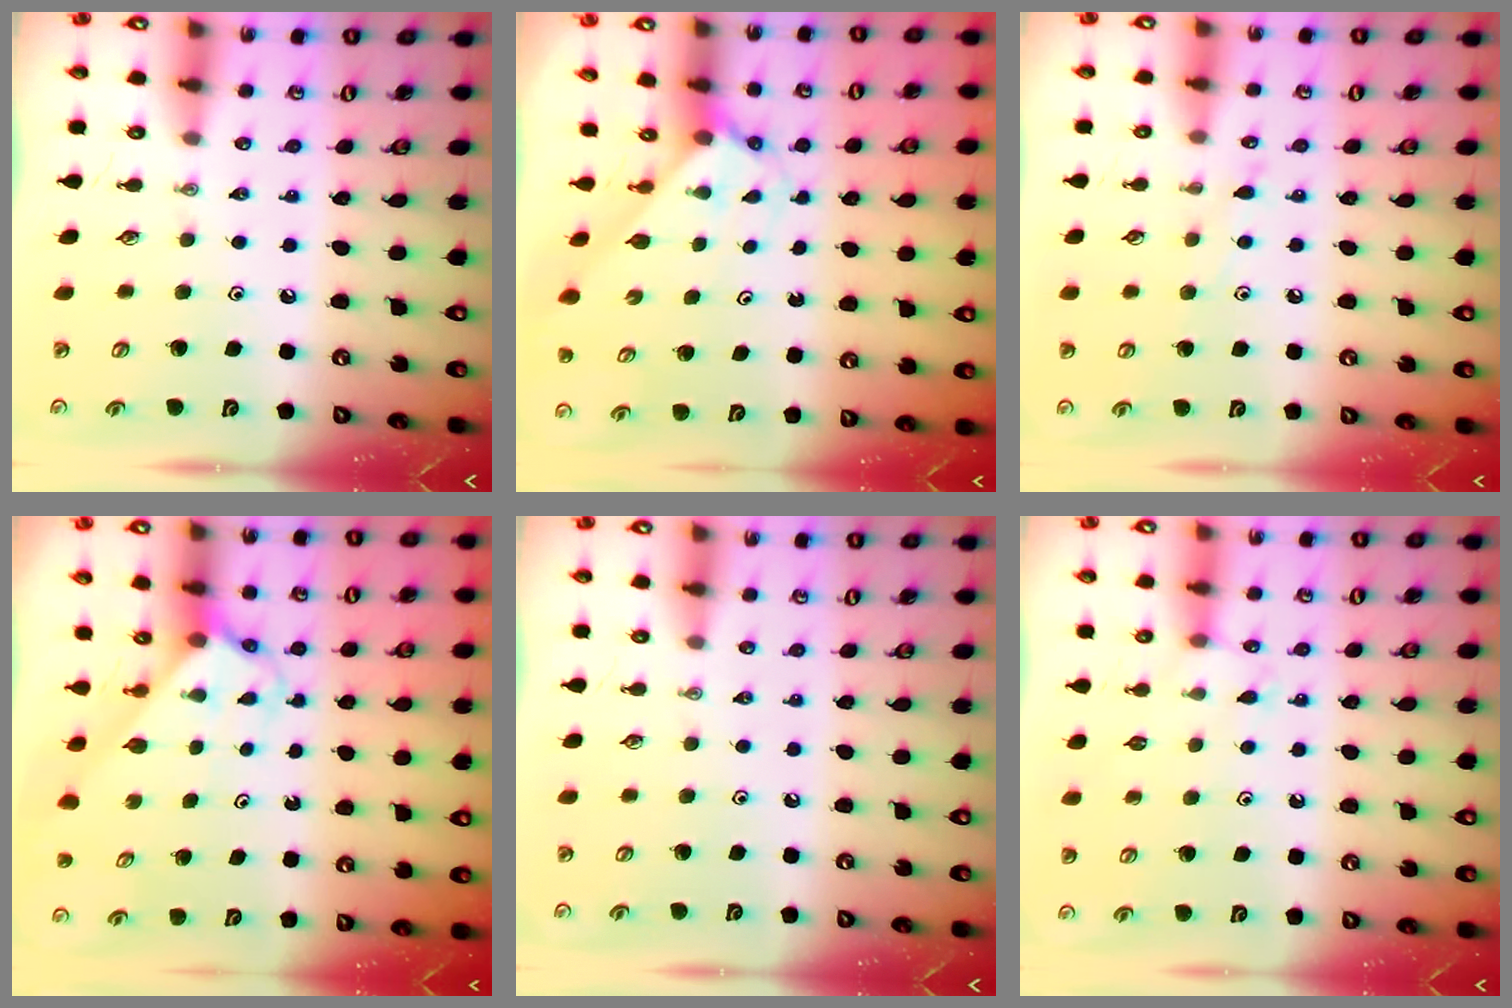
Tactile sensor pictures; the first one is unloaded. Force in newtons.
{"total": 2.6, "press": 2.6, "slide": 0.3}
{"total": 6.8, "press": 6.8, "slide": 0.6}
{"total": 2.6, "press": 2.6, "slide": 0.1}
{"total": 0.0}
{"total": 5.4, "press": 5.4, "slide": 0.6}